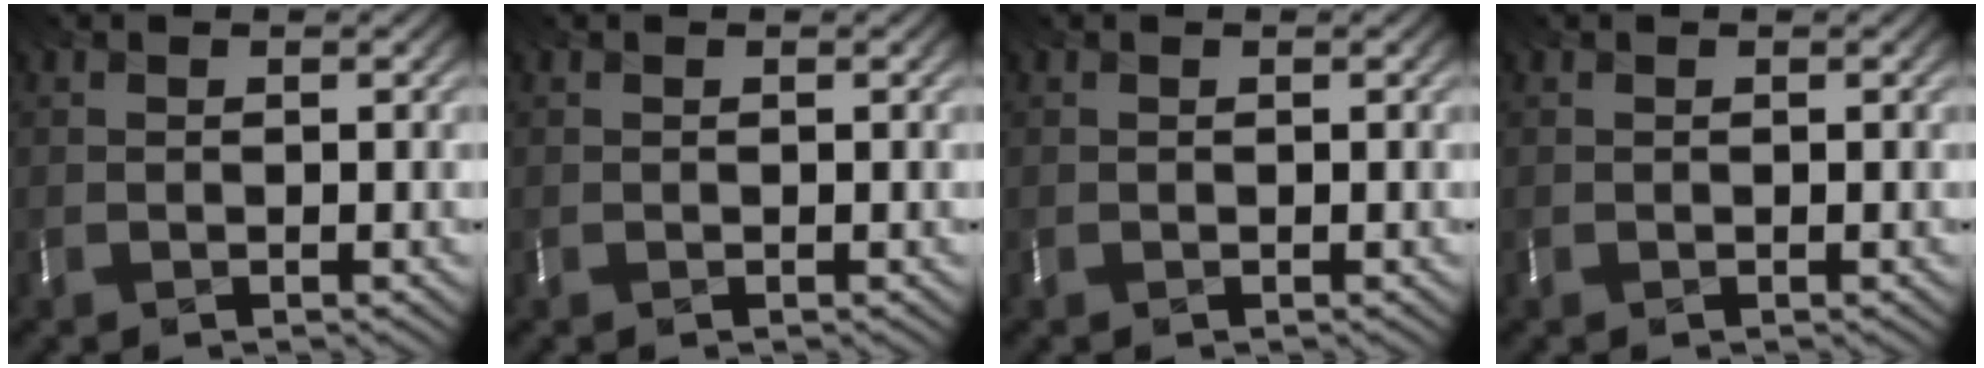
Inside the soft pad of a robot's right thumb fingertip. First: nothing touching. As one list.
[{"total": 0.0}, {"total": 0.0}, {"total": 0.0}]